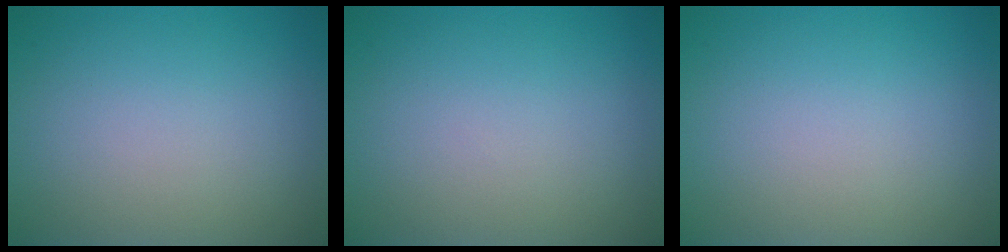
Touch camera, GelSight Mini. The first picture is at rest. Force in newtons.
{"total": 0.0}
{"total": 0.0}